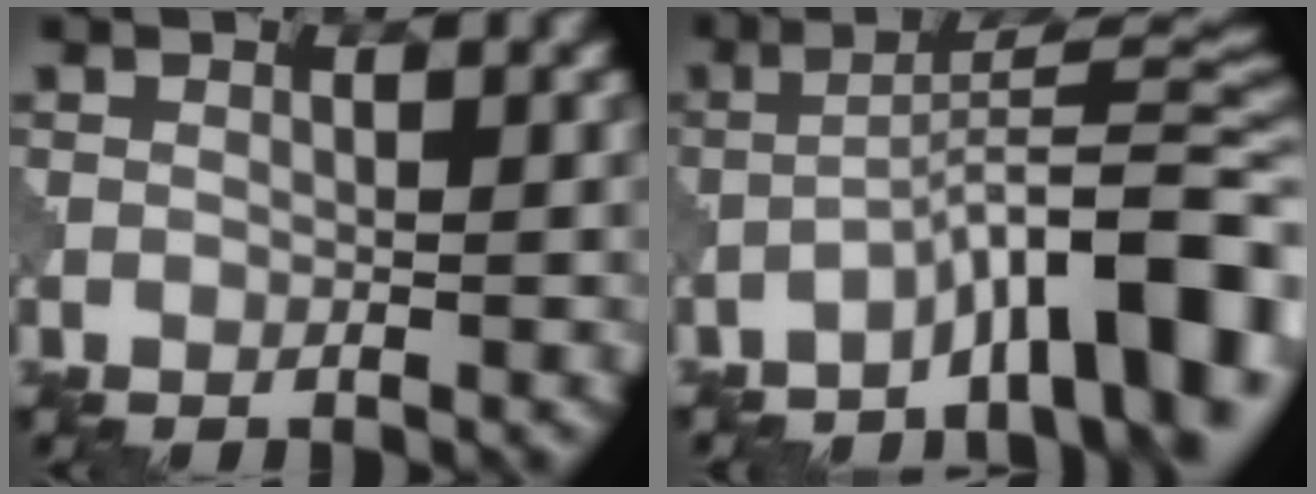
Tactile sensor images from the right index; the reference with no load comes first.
{"total": 10.6, "force": [-5.7, 2.3, 8.6], "torque": [-0.116, 0.022, -0.091]}